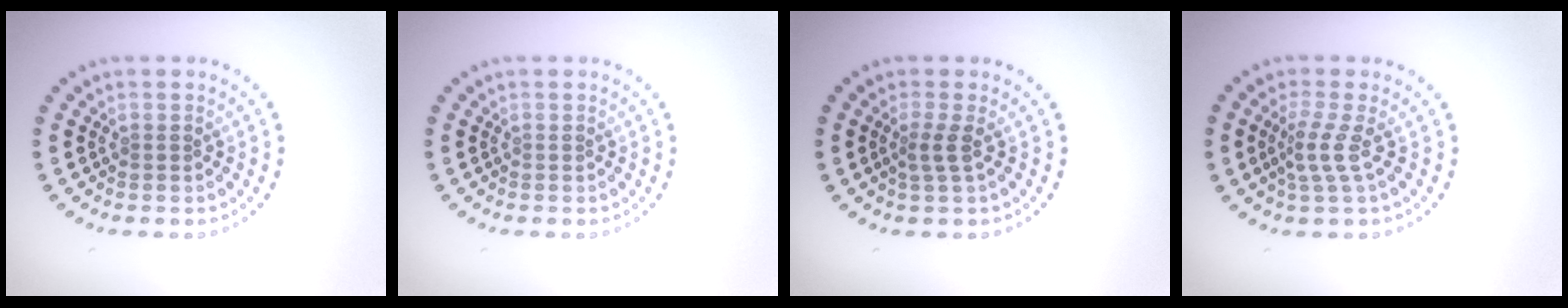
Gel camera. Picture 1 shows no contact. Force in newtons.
{"total": 0.0}
{"total": 1.7, "press": 1.1, "slide": 1.2}
{"total": 2.3, "press": 1.5, "slide": 1.7}